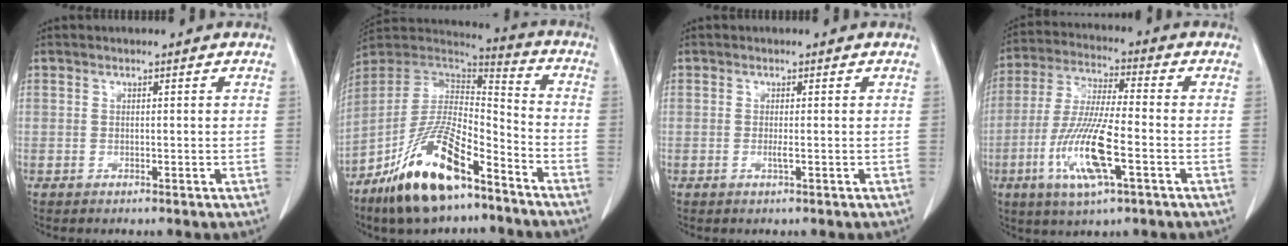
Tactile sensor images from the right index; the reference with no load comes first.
{"total": 18.1, "force": [-11.4, 5.5, 12.9], "torque": [-0.261, -0.007, -0.206]}
{"total": 0.8, "force": [-0.2, -0.1, 0.8], "torque": [-0.018, -0.002, -0.005]}
{"total": 13.0, "force": [-4.5, 1.8, 12.1], "torque": [-0.251, -0.017, -0.084]}